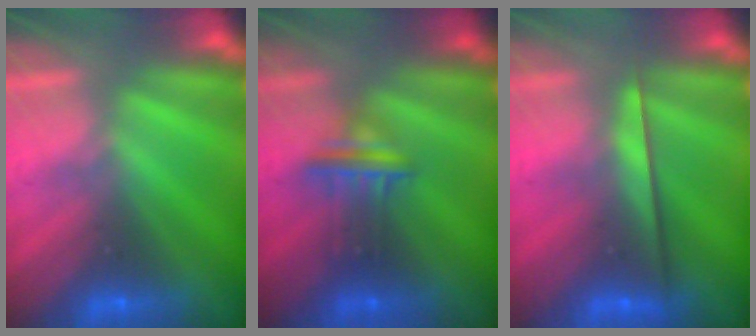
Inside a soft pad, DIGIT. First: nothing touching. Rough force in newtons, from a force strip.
{"total": 3.0}
{"total": 2.2}